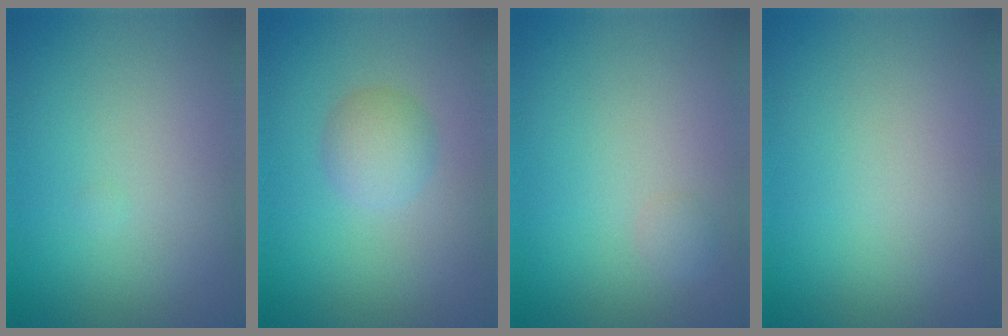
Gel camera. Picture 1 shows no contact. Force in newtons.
{"total": 2.5, "press": 2.5, "slide": 0.0}
{"total": 0.7, "press": 0.7, "slide": 0.0}
{"total": 0.0}